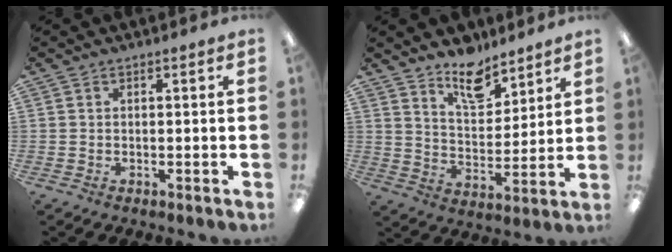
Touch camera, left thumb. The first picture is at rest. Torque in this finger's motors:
{"motor_torque": [0.17, 0.01, -0.13, -0.36, 0.05]}